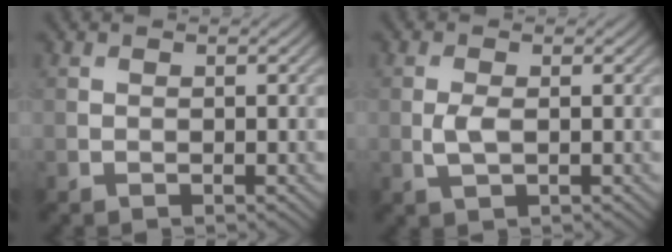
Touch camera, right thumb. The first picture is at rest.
{"total": 2.2, "force": [-0.1, 0.9, 2.0], "torque": [-0.051, -0.002, -0.003]}